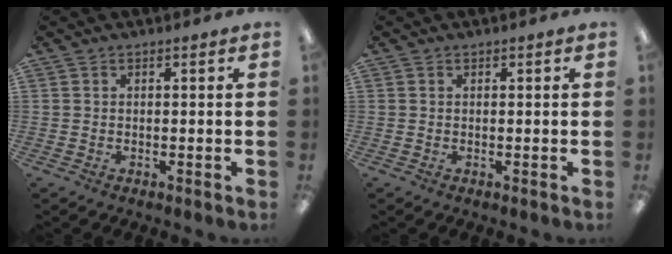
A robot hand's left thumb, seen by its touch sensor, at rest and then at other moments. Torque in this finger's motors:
{"motor_torque": [-0.07, -0.01, -0.14, -0.05, 0.00]}